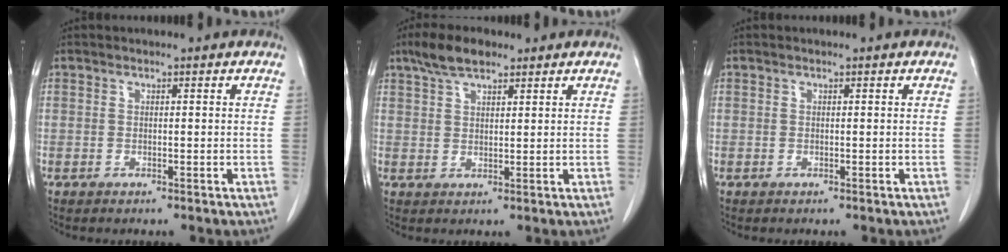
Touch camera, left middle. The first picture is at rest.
{"total": 5.4, "force": [3.9, 1.8, 3.2], "torque": [-0.068, 0.014, 0.074]}
{"total": 0.0}